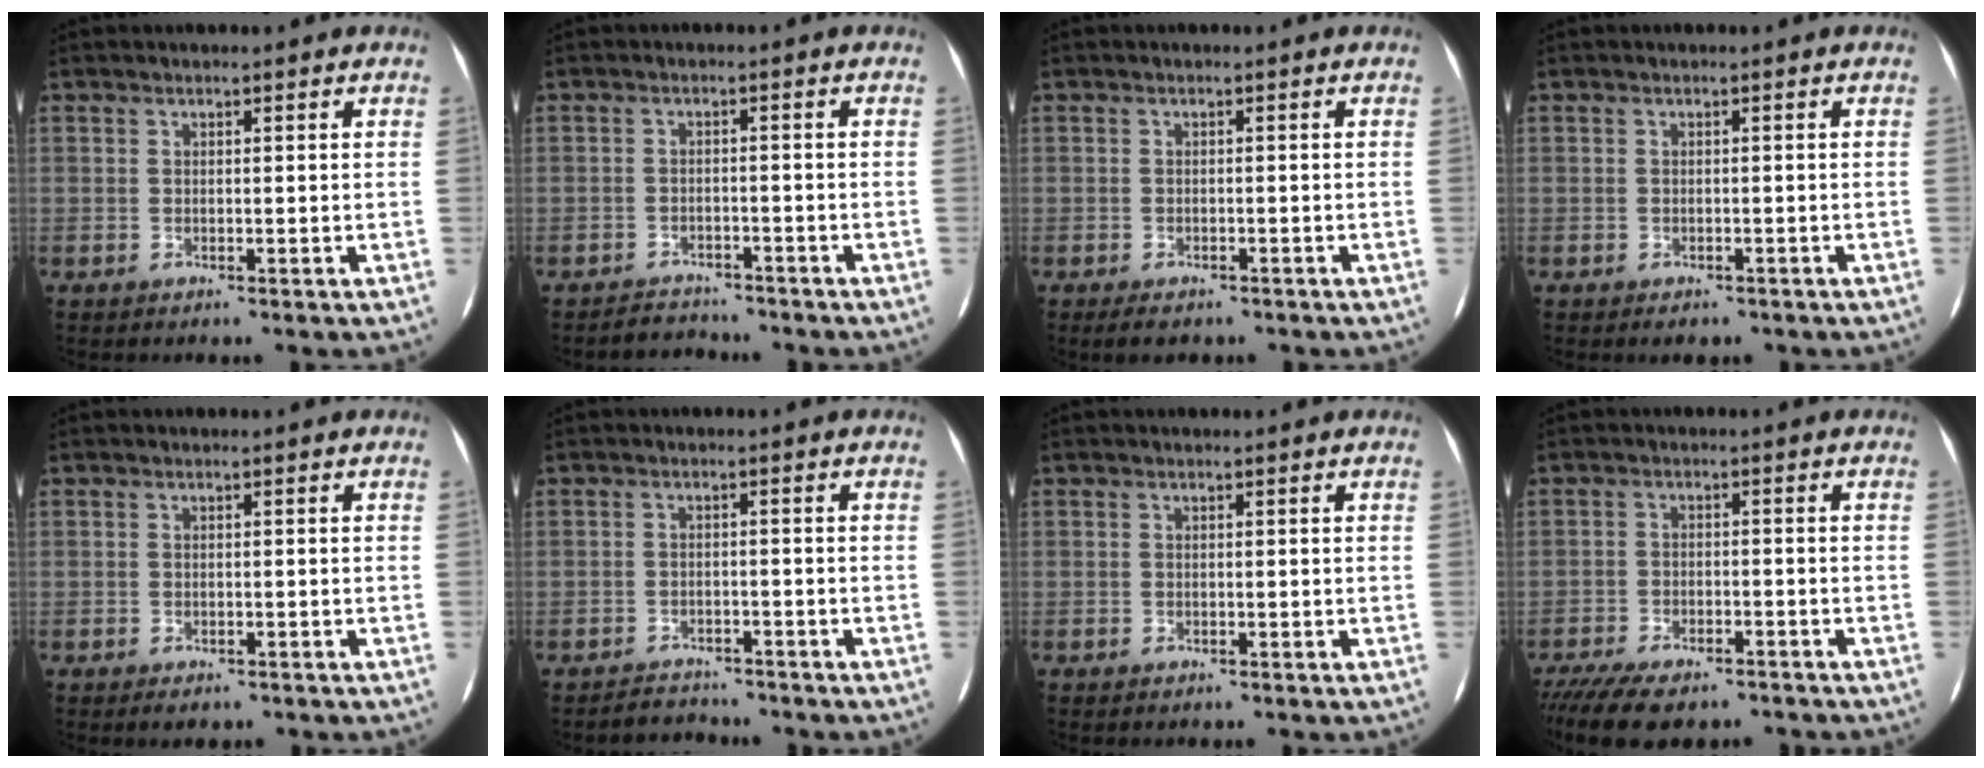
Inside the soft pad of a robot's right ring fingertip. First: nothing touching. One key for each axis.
{"total": 5.2, "fx": -4.8, "fy": 2.0, "fz": 0.6, "tx": -0.020, "ty": 0.015, "tz": -0.068}
{"total": 3.4, "fx": -2.5, "fy": 1.7, "fz": 1.6, "tx": -0.033, "ty": -0.006, "tz": -0.034}
{"total": 2.2, "fx": -1.5, "fy": 1.3, "fz": 0.9, "tx": -0.016, "ty": -0.003, "tz": -0.018}
{"total": 2.0, "fx": -1.4, "fy": 1.1, "fz": 0.9, "tx": -0.016, "ty": -0.002, "tz": -0.018}
{"total": 5.2, "fx": -4.7, "fy": 2.0, "fz": 0.6, "tx": -0.020, "ty": 0.014, "tz": -0.067}
{"total": 0.5, "fx": -0.4, "fy": 0.3, "fz": 0.1, "tx": -0.003, "ty": 0.002, "tz": -0.008}
{"total": 12.5, "fx": -10.3, "fy": 4.2, "fz": 5.8, "tx": -0.137, "ty": -0.025, "tz": -0.159}